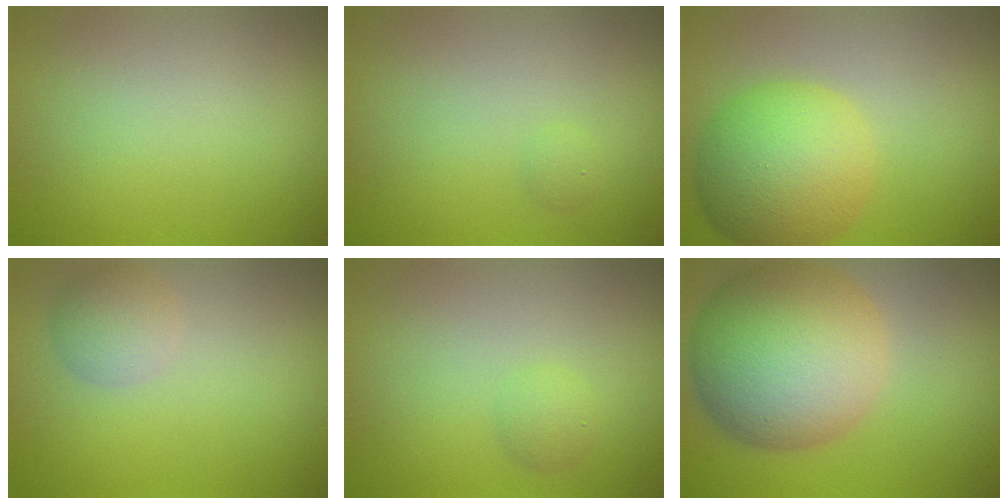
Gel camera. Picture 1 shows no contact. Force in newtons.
{"total": 0.6, "press": 0.6, "slide": 0.1}
{"total": 8.1, "press": 8.1, "slide": 0.2}
{"total": 2.3, "press": 2.3, "slide": 0.2}
{"total": 1.2, "press": 1.2, "slide": 0.1}
{"total": 12.4, "press": 12.4, "slide": 0.5}